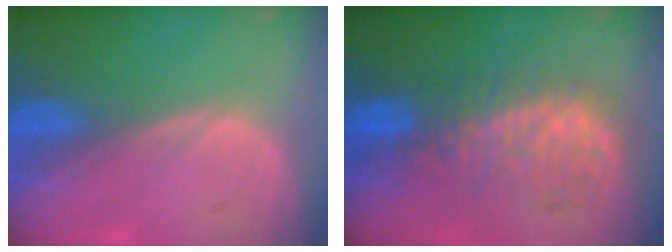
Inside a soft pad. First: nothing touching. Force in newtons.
{"total": 8.7, "press": 8.6, "slide": 1.6}